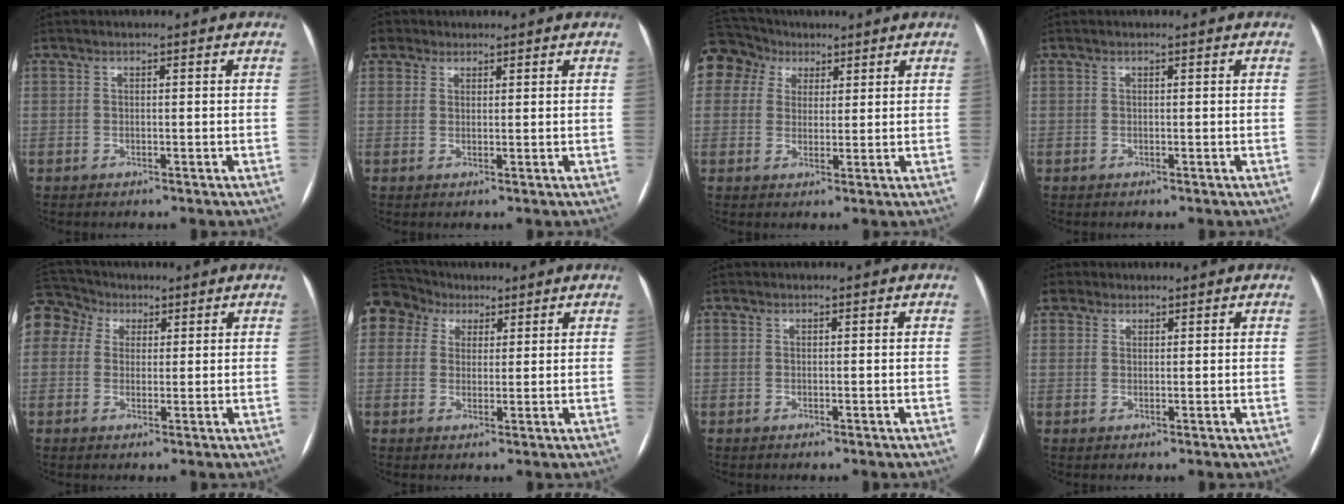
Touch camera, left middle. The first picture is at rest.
{"total": 3.0, "force": [1.8, 2.3, 0.3], "torque": [-0.005, 0.018, 0.030]}
{"total": 10.1, "force": [5.3, 8.3, 2.3], "torque": [-0.067, 0.048, 0.101]}
{"total": 0.0}
{"total": 9.8, "force": [4.3, 8.3, 2.8], "torque": [-0.081, 0.052, 0.083]}
{"total": 8.9, "force": [4.9, 7.2, 2.0], "torque": [-0.052, 0.046, 0.094]}
{"total": 0.0}
{"total": 2.7, "force": [1.7, 2.1, 0.3], "torque": [-0.004, 0.018, 0.027]}